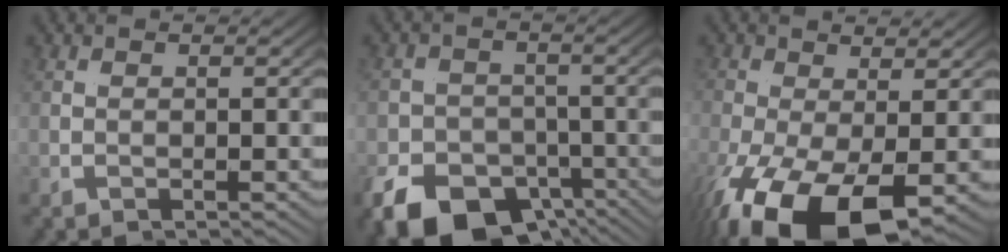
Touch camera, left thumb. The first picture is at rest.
{"total": 9.3, "force": [-3.4, 6.8, 5.3], "torque": [-0.087, -0.019, -0.064]}
{"total": 7.7, "force": [-4.4, 2.6, 5.7], "torque": [-0.105, -0.026, -0.063]}